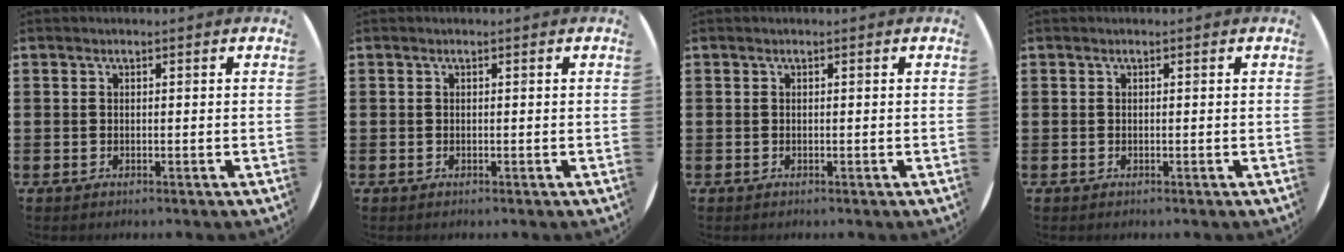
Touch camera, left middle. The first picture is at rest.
{"total": 0.0}
{"total": 0.0}
{"total": 0.0}